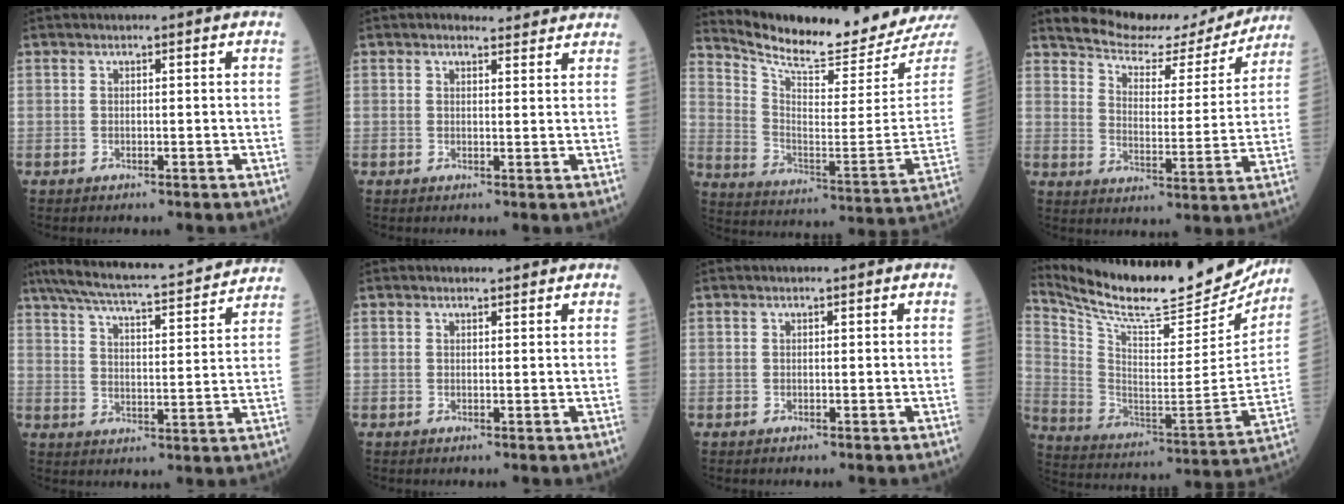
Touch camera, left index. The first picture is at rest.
{"total": 3.8, "force": [3.5, 1.2, 0.8], "torque": [-0.013, 0.011, 0.037]}
{"total": 18.7, "force": [18.1, -0.3, 4.7], "torque": [-0.107, -0.108, 0.264]}
{"total": 16.0, "force": [15.4, 3.3, 3.1], "torque": [-0.047, -0.019, 0.208]}
{"total": 21.1, "force": [18.8, 2.4, 9.3], "torque": [-0.158, 0.017, 0.257]}
{"total": 0.8, "force": [0.7, 0.2, 0.0], "torque": [-0.011, -0.002, 0.010]}
{"total": 0.0}
{"total": 26.7, "force": [24.2, 3.8, 10.7], "torque": [-0.198, -0.073, 0.352]}